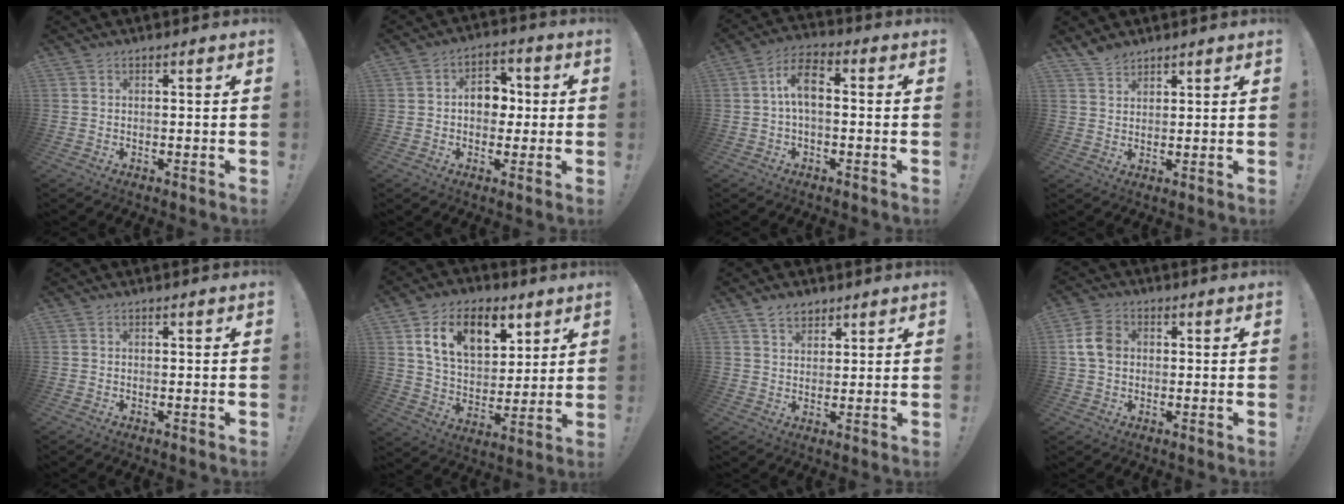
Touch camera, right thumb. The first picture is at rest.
{"total": 9.4, "force": [0.1, 7.2, 6.1], "torque": [-0.079, 0.012, 0.004]}
{"total": 8.0, "force": [0.2, 3.9, 7.0], "torque": [-0.136, 0.013, 0.005]}
{"total": 3.8, "force": [3.3, 1.6, 0.9], "torque": [-0.016, -0.019, 0.062]}
{"total": 0.0}
{"total": 16.5, "force": [7.9, 10.6, 9.9], "torque": [-0.153, -0.030, 0.144]}
{"total": 5.2, "force": [3.6, 3.4, 1.7], "torque": [-0.027, -0.012, 0.067]}
{"total": 8.3, "force": [0.8, 6.3, 5.4], "torque": [-0.102, 0.011, 0.016]}